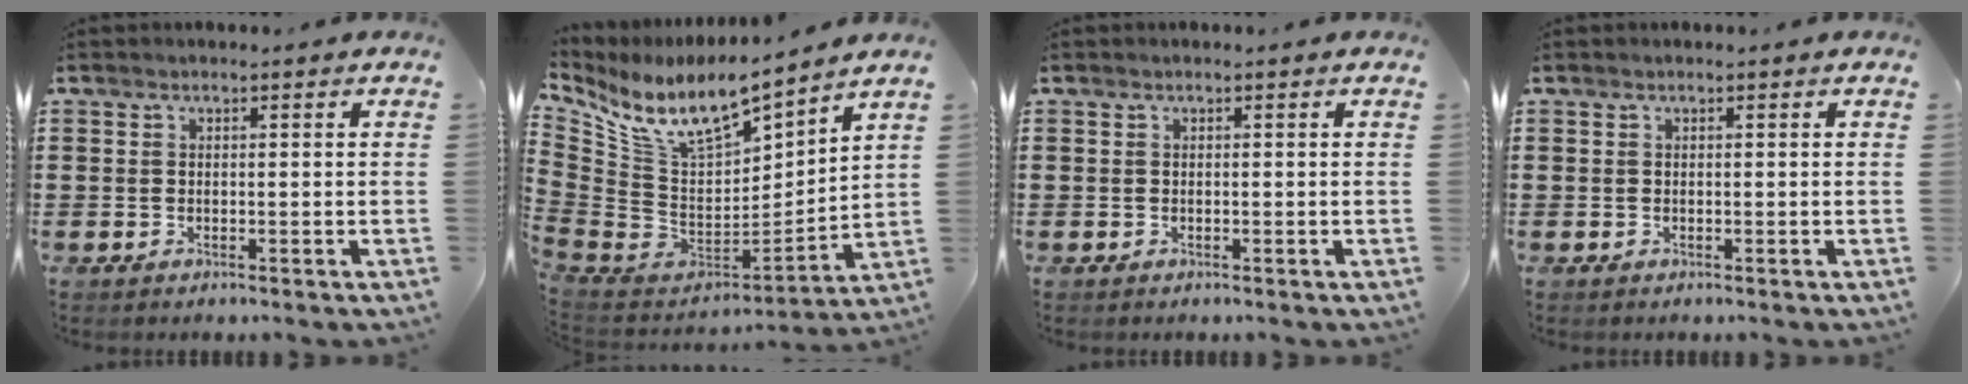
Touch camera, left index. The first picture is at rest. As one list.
[{"total": 10.8, "force": [8.0, 3.3, 6.5], "torque": [-0.150, -0.063, 0.142]}, {"total": 0.0}, {"total": 0.0}]